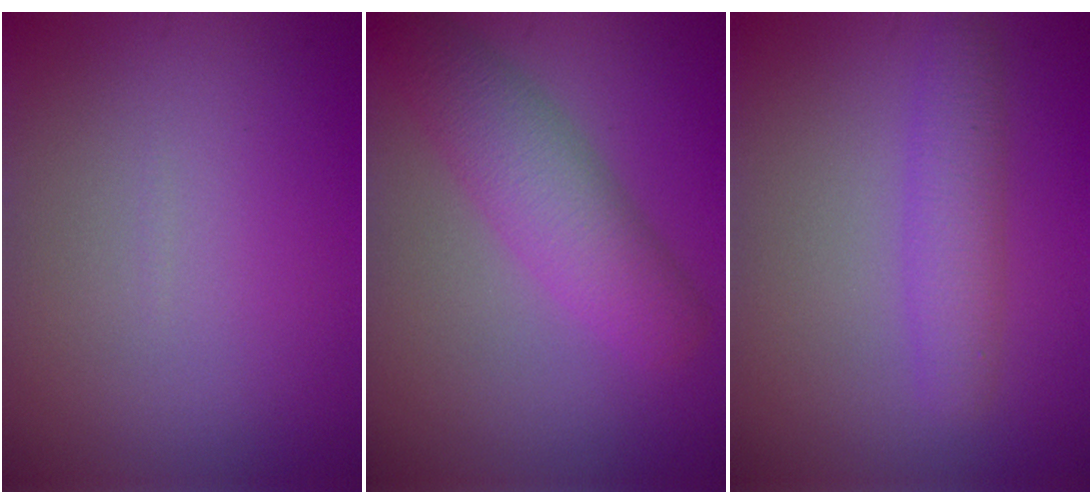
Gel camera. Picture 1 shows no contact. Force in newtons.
{"total": 5.0, "press": 5.0, "slide": 0.1}
{"total": 2.7, "press": 2.7, "slide": 0.2}